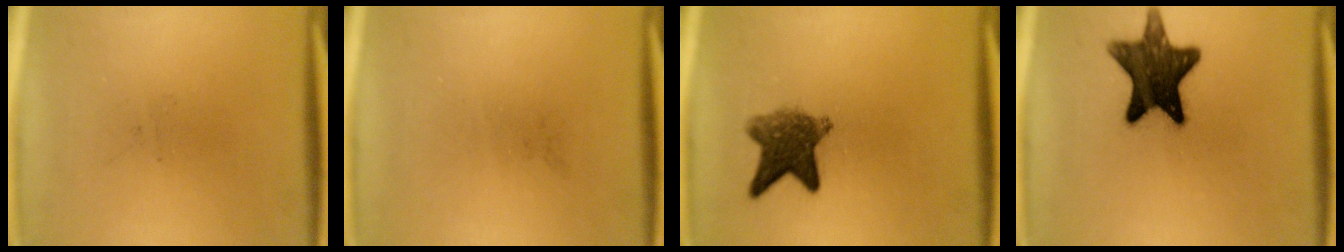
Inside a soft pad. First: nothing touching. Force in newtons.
{"total": 0.0}
{"total": 7.0}
{"total": 13.3}